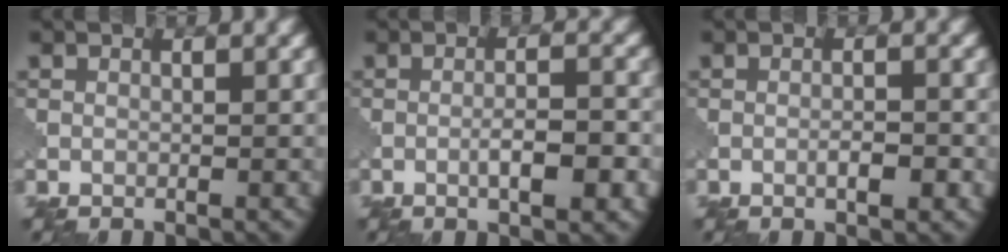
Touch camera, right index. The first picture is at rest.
{"total": 3.9, "force": [-1.3, 0.8, 3.5], "torque": [-0.058, 0.005, -0.021]}
{"total": 1.9, "force": [-0.7, 0.4, 1.7], "torque": [-0.028, 0.003, -0.013]}